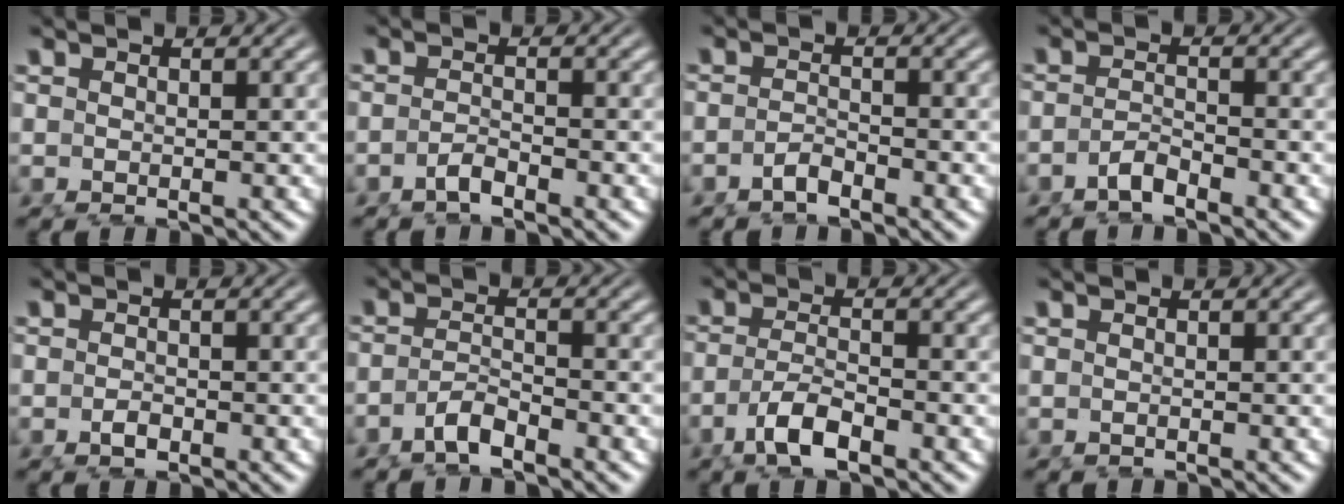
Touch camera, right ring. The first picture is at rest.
{"total": 1.4, "force": [-1.2, -0.5, 0.4], "torque": [-0.002, 0.000, -0.022]}
{"total": 1.4, "force": [-1.3, -0.2, 0.4], "torque": [-0.003, -0.001, -0.023]}
{"total": 1.7, "force": [-1.5, -0.2, 0.7], "torque": [-0.010, -0.003, -0.024]}
{"total": 0.7, "force": [-0.6, 0.1, 0.4], "torque": [-0.006, 0.000, -0.011]}
{"total": 2.1, "force": [-1.7, 0.2, 1.0], "torque": [-0.014, -0.004, -0.026]}
{"total": 3.0, "force": [-1.8, 0.7, 2.3], "torque": [-0.047, -0.016, -0.022]}
{"total": 0.0}